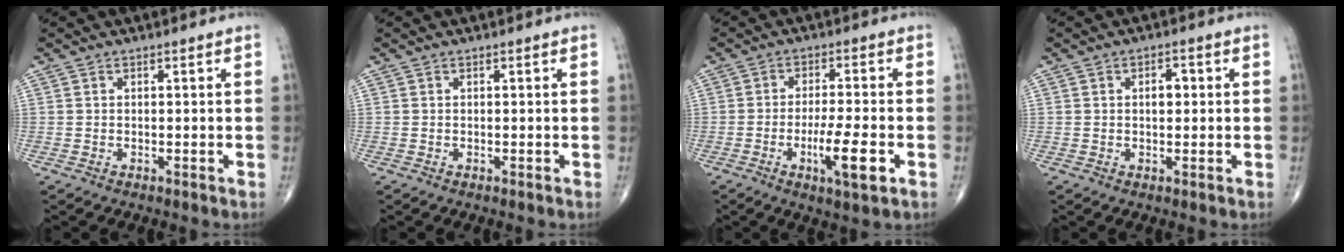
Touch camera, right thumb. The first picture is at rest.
{"total": 0.0}
{"total": 8.6, "force": [-2.9, 1.6, 7.9], "torque": [-0.139, 0.001, -0.048]}
{"total": 2.7, "force": [0.4, 1.6, 2.2], "torque": [-0.023, 0.007, 0.003]}